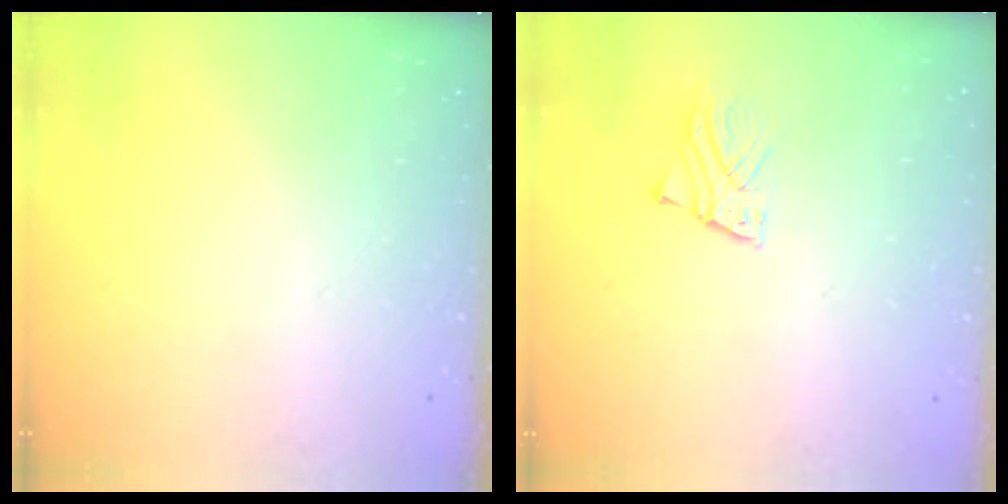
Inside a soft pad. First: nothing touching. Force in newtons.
{"total": 1.7, "press": 1.7, "slide": 0.1}